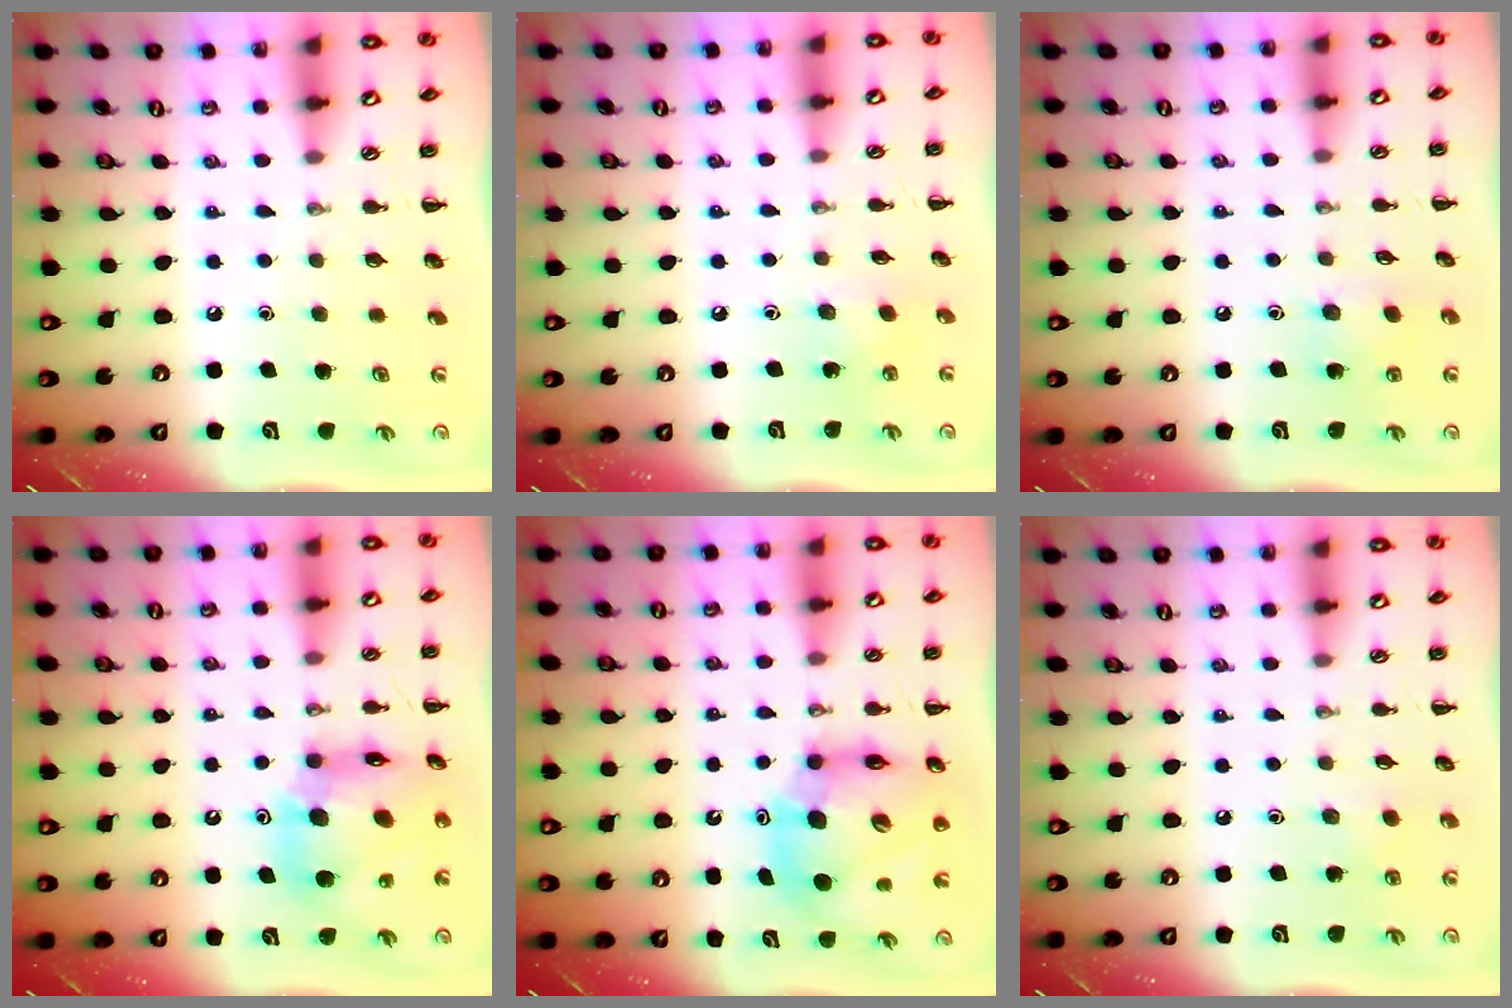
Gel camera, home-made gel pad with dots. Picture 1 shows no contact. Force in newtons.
{"total": 2.9, "press": 2.8, "slide": 0.6}
{"total": 5.6, "press": 5.5, "slide": 1.0}
{"total": 15.2, "press": 14.4, "slide": 4.8}
{"total": 13.6, "press": 13.0, "slide": 4.1}
{"total": 1.8, "press": 1.7, "slide": 0.6}